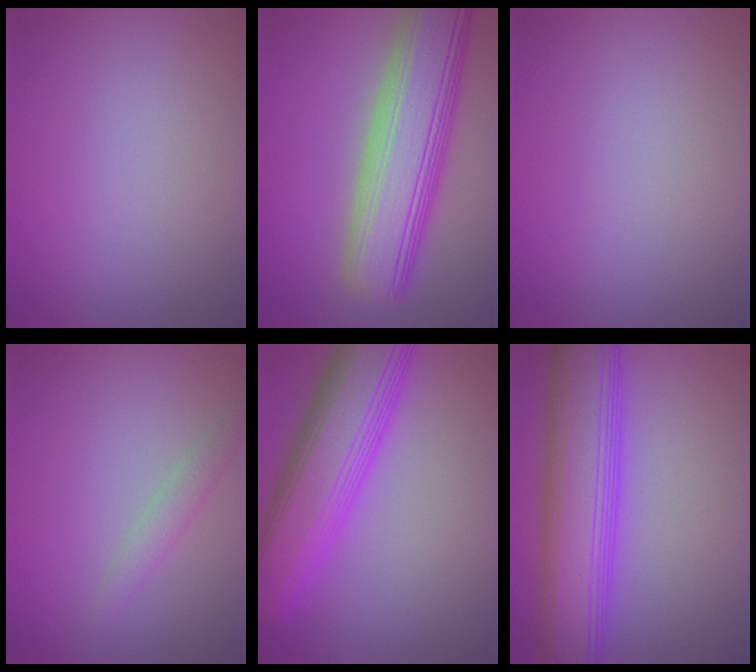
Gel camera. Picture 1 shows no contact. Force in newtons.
{"total": 10.2, "press": 10.2, "slide": 0.5}
{"total": 0.0}
{"total": 1.5, "press": 1.5, "slide": 0.1}
{"total": 9.8, "press": 9.8, "slide": 0.3}
{"total": 9.6, "press": 9.6, "slide": 0.1}